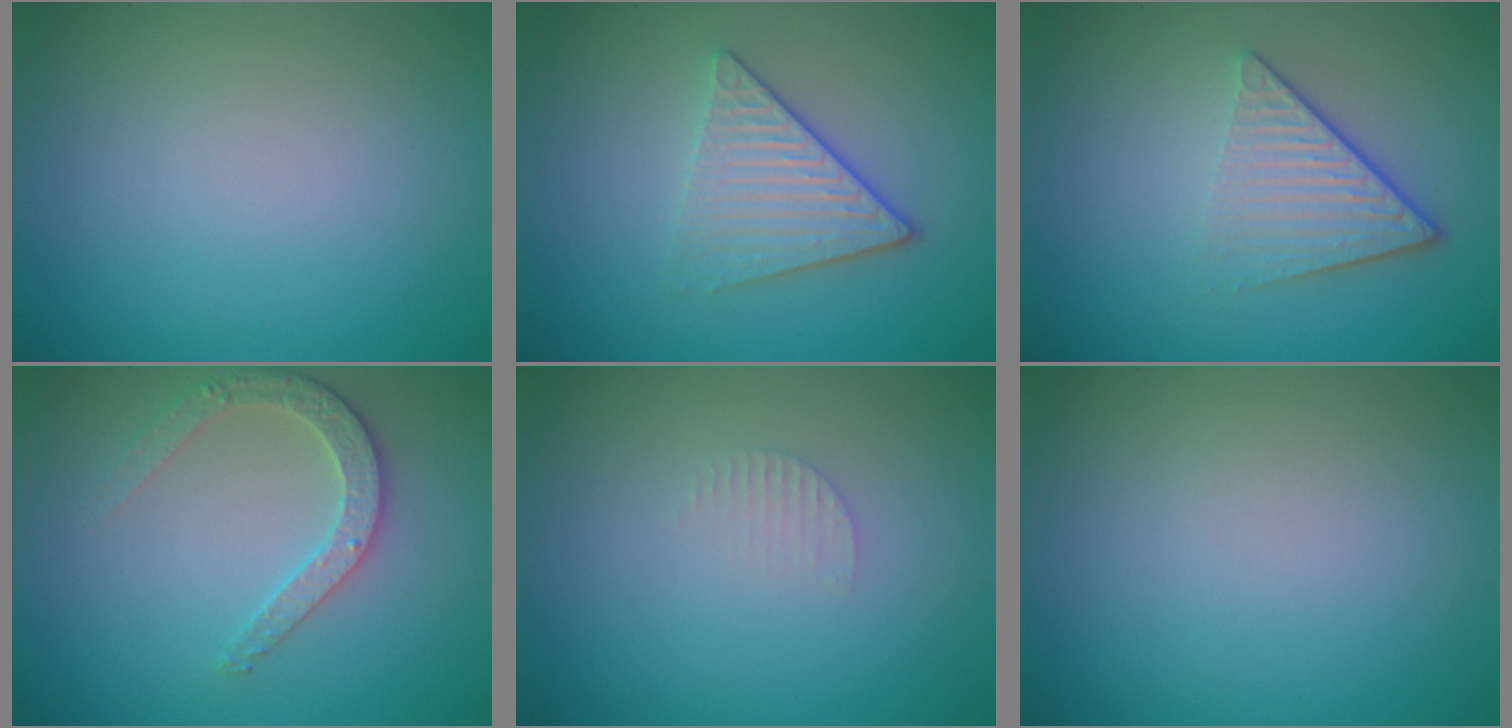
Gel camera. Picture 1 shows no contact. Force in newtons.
{"total": 3.8, "press": 3.0, "slide": 2.4}
{"total": 4.6, "press": 2.9, "slide": 3.6}
{"total": 2.7, "press": 2.6, "slide": 0.7}
{"total": 0.8, "press": 0.8, "slide": 0.2}
{"total": 0.0}